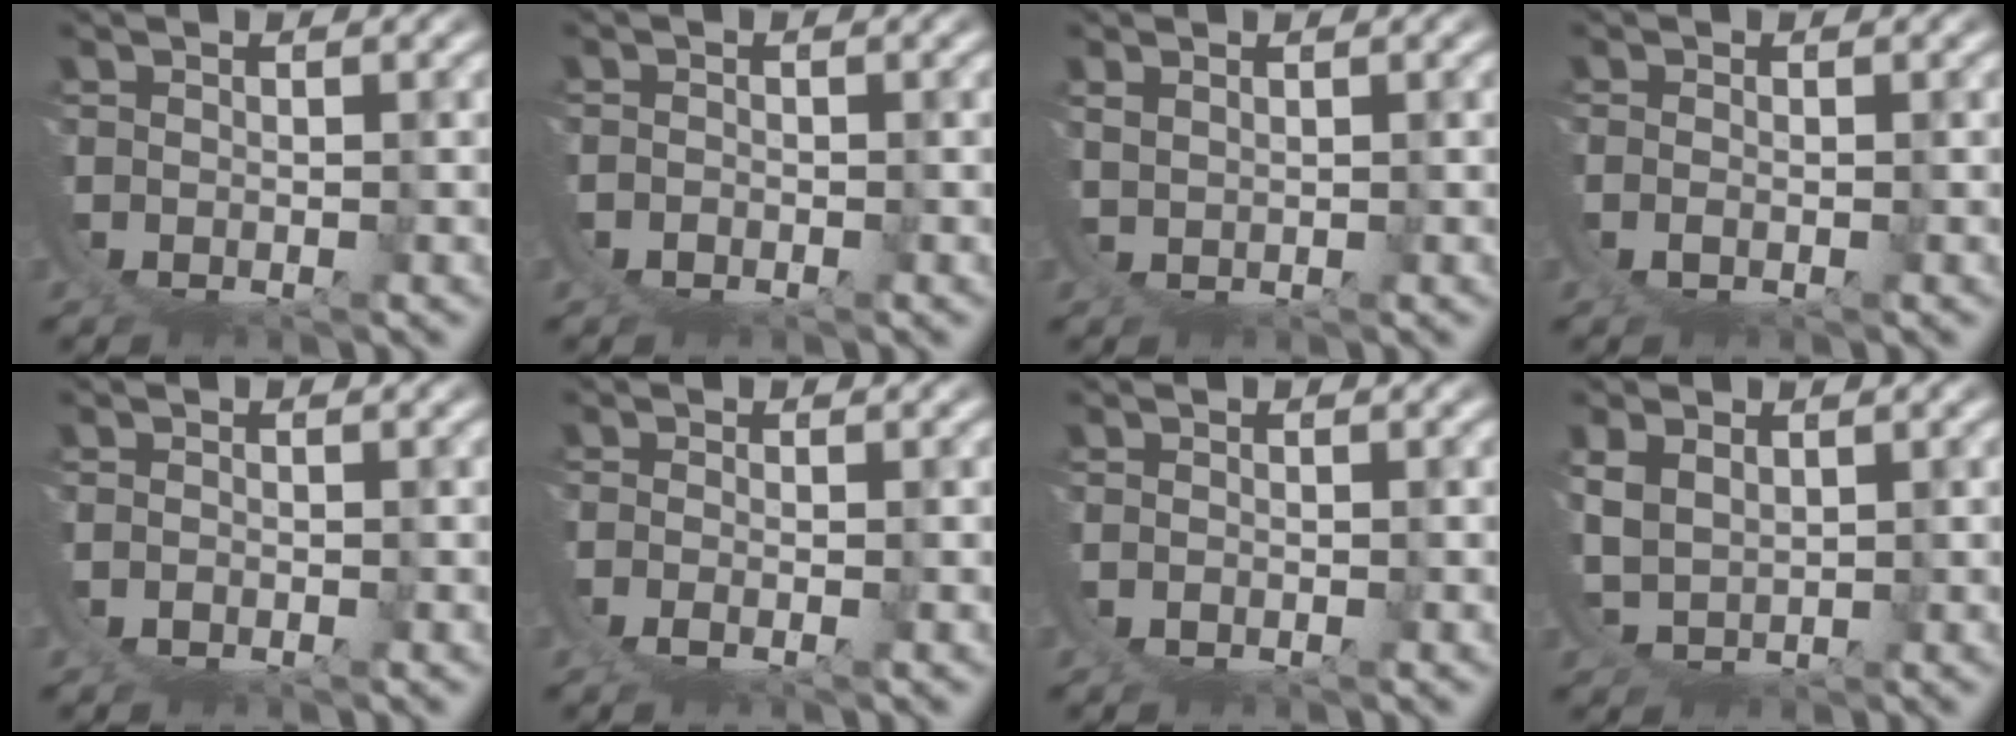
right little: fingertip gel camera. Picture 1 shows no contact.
{"total": 2.0, "force": [0.0, 1.9, 0.5], "torque": [-0.023, -0.002, -0.002]}
{"total": 1.6, "force": [1.4, -0.6, -0.5], "torque": [0.012, 0.006, 0.024]}
{"total": 0.9, "force": [0.5, -0.1, 0.7], "torque": [-0.015, -0.001, 0.013]}
{"total": 1.3, "force": [0.2, 1.2, 0.5], "torque": [-0.014, 0.000, 0.002]}
{"total": 1.6, "force": [0.4, 0.4, 1.5], "torque": [-0.040, -0.010, 0.013]}
{"total": 0.7, "force": [0.3, 0.6, 0.3], "torque": [-0.008, 0.001, 0.005]}
{"total": 3.1, "force": [3.1, -0.1, 0.4], "torque": [-0.018, -0.001, 0.061]}